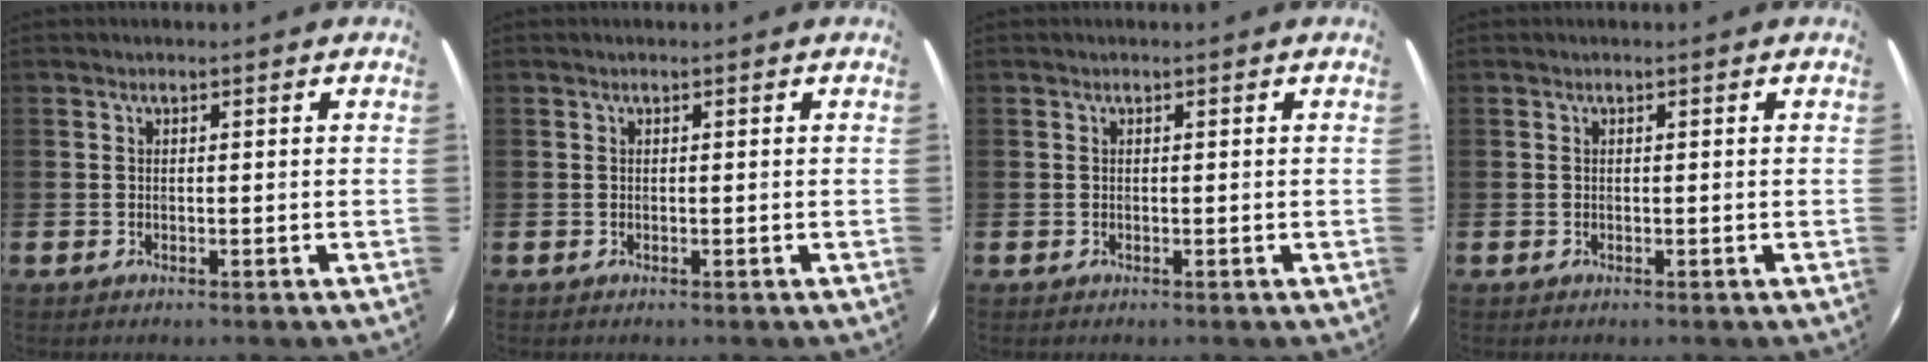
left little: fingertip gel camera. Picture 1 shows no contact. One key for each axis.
{"total": 0.0}
{"total": 0.0}
{"total": 0.0}